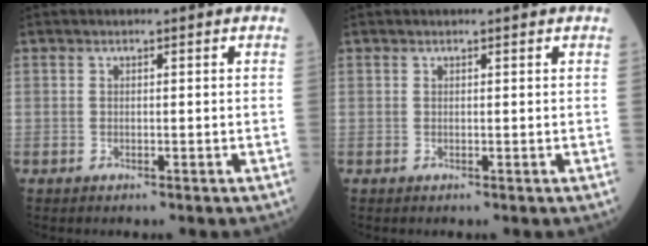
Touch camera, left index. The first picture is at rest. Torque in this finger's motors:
{"motor_torque": [-0.07, 0.13, -0.07, -0.01]}